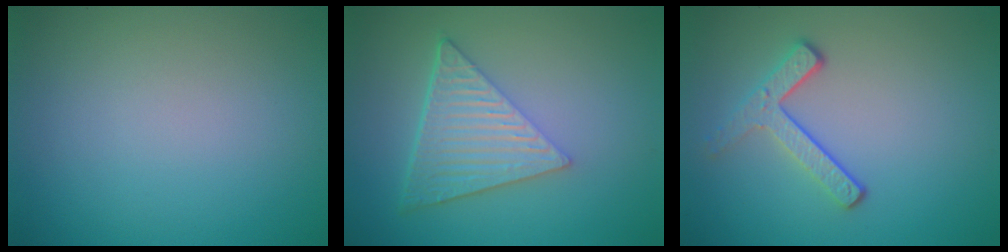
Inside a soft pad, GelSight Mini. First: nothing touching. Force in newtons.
{"total": 6.4, "press": 4.3, "slide": 4.7}
{"total": 2.9, "press": 2.3, "slide": 1.7}